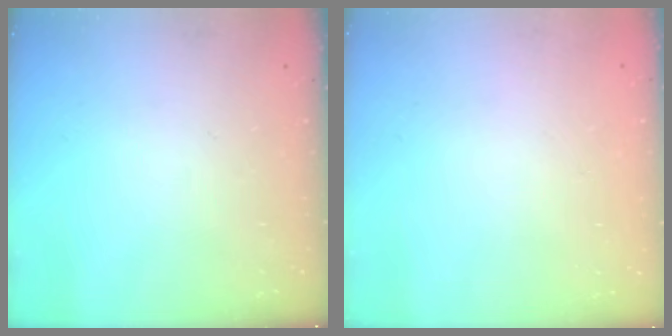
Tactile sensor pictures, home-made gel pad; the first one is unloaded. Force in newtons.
{"total": 1.9, "press": 1.9, "slide": 0.2}